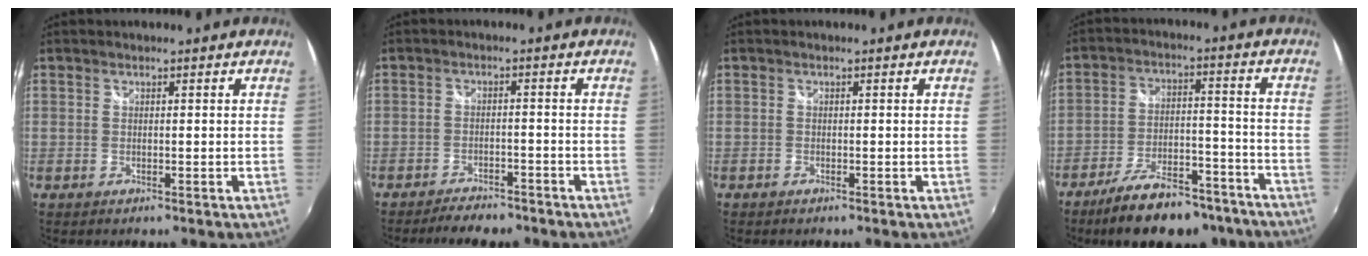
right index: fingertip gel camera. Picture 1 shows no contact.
{"total": 6.8, "force": [-5.9, 2.0, 2.6], "torque": [-0.070, -0.004, -0.091]}
{"total": 0.7, "force": [-0.6, 0.3, 0.1], "torque": [-0.003, 0.000, -0.011]}
{"total": 18.1, "force": [-14.6, 6.4, 8.5], "torque": [-0.155, 0.007, -0.204]}